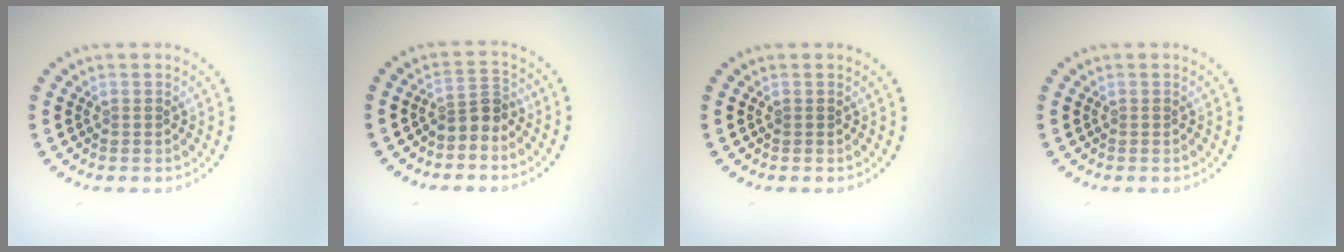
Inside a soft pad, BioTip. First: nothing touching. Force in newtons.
{"total": 2.4, "press": 1.8, "slide": 1.6}
{"total": 0.0}
{"total": 0.0}